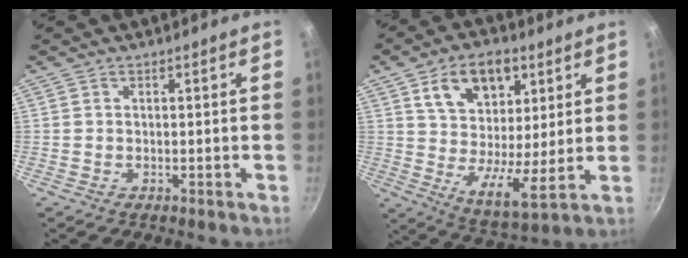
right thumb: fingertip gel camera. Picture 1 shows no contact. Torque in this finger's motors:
{"motor_torque": [-0.85, 1.71, 0.16, -0.01, 0.41]}